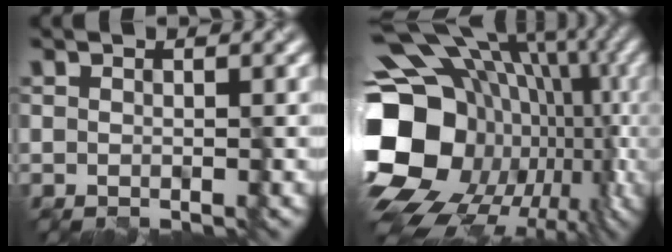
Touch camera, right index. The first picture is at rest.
{"total": 19.3, "force": [-2.4, 14.4, 12.6], "torque": [-0.223, 0.014, -0.033]}